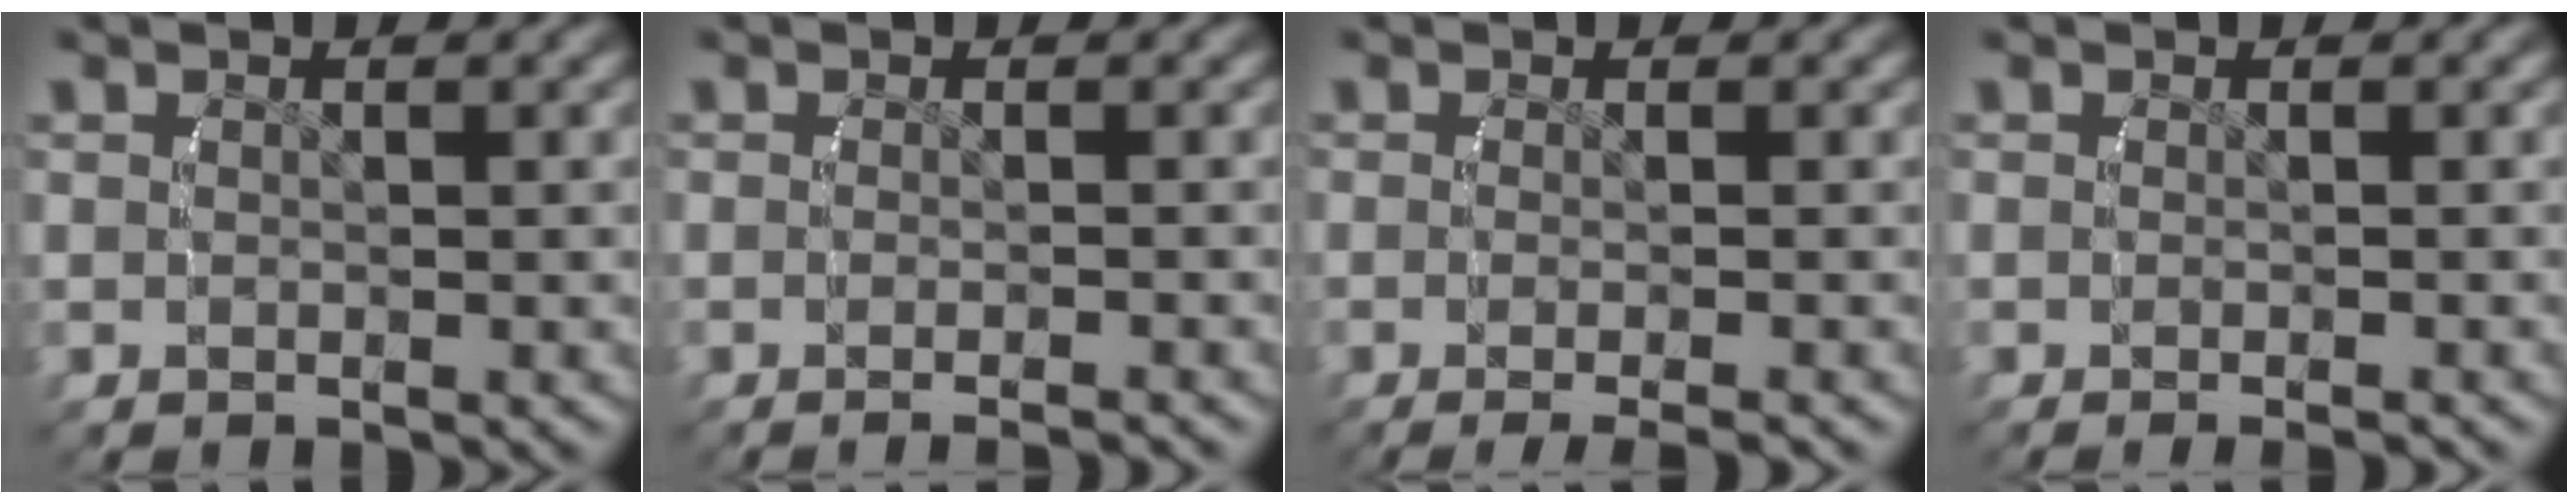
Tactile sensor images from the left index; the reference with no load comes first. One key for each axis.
{"total": 2.3, "fx": -1.9, "fy": 0.0, "fz": 1.2, "tx": -0.015, "ty": -0.003, "tz": -0.028}
{"total": 4.2, "fx": -3.3, "fy": 0.6, "fz": 2.5, "tx": -0.035, "ty": -0.012, "tz": -0.040}
{"total": 1.5, "fx": -1.3, "fy": 0.0, "fz": 0.8, "tx": -0.008, "ty": -0.002, "tz": -0.018}